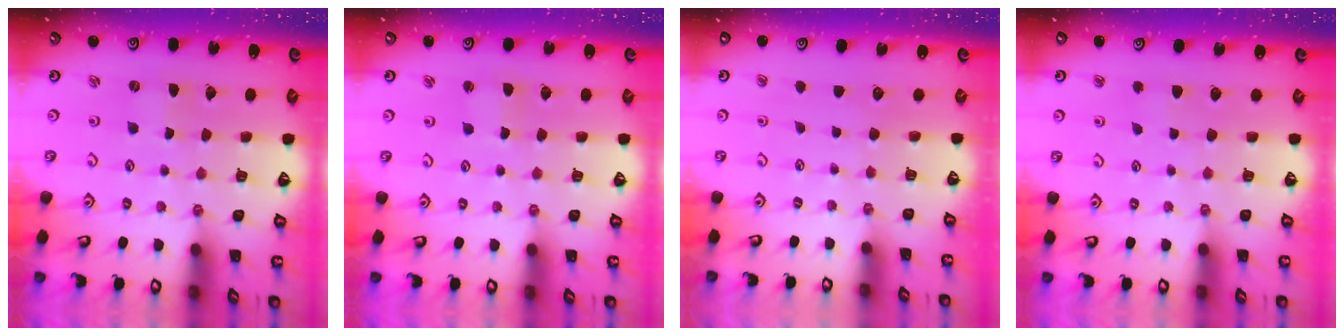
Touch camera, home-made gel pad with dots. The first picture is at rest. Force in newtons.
{"total": 1.4, "press": 1.3, "slide": 0.3}
{"total": 0.0}
{"total": 2.4, "press": 2.4, "slide": 0.3}